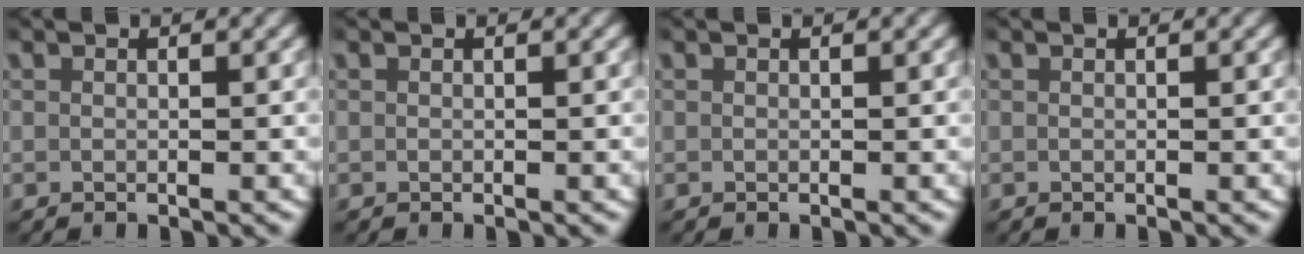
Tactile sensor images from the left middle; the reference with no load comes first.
{"total": 0.0}
{"total": 0.0}
{"total": 0.0}